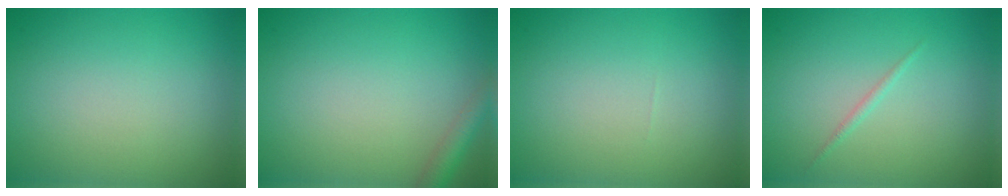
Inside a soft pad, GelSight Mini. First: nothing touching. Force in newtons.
{"total": 2.1, "press": 2.1, "slide": 0.1}
{"total": 0.0}
{"total": 0.6, "press": 0.6, "slide": 0.0}